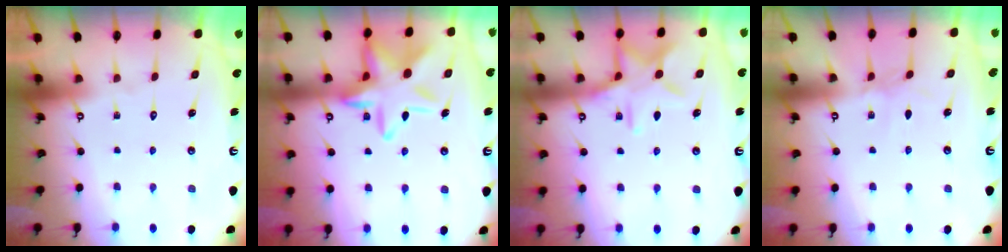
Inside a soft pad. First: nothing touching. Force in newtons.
{"total": 17.6, "press": 17.6, "slide": 1.4}
{"total": 12.9, "press": 12.9, "slide": 0.7}
{"total": 2.7, "press": 2.6, "slide": 0.5}